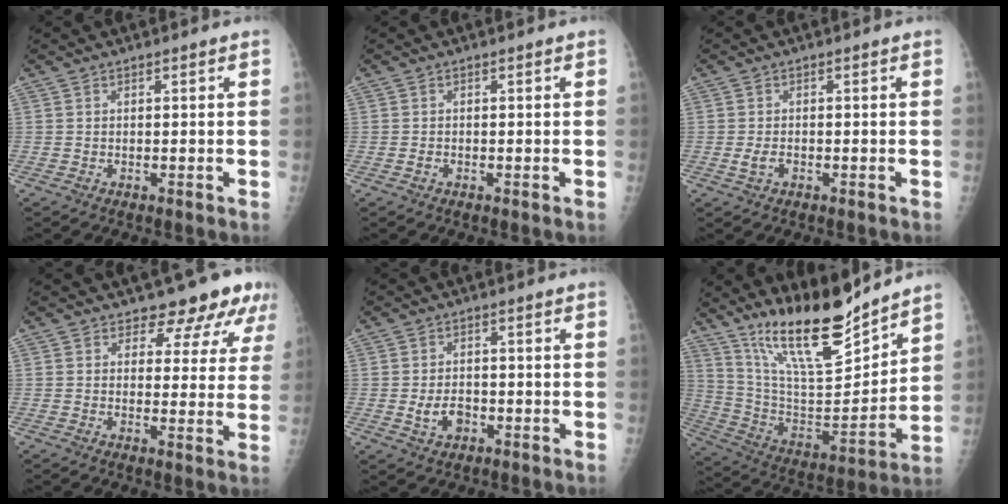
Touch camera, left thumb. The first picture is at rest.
{"total": 0.6, "force": [-0.2, 0.5, 0.4], "torque": [-0.007, 0.000, -0.005]}
{"total": 2.1, "force": [-0.6, 1.3, 1.5], "torque": [-0.032, 0.001, -0.011]}
{"total": 8.4, "force": [6.6, 4.3, 2.8], "torque": [0.006, -0.035, 0.063]}
{"total": 4.0, "force": [-1.0, 2.8, 2.6], "torque": [-0.040, 0.003, -0.013]}
{"total": 20.2, "force": [16.2, 4.6, 11.2], "torque": [-0.155, -0.105, 0.293]}